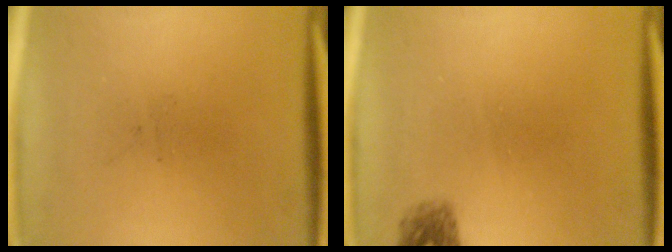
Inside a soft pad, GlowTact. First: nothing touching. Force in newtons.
{"total": 1.6}